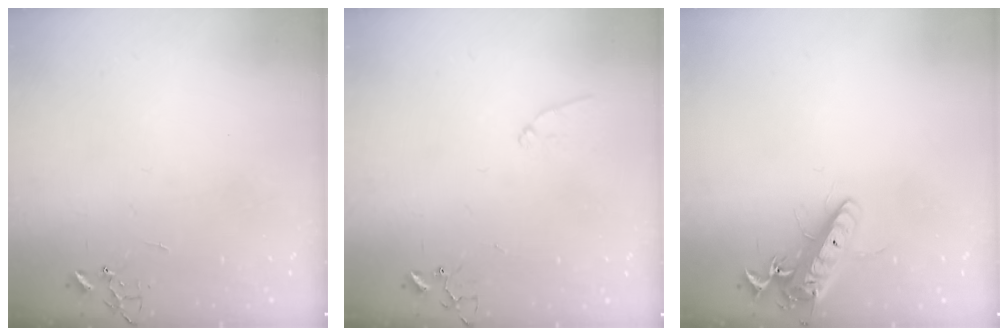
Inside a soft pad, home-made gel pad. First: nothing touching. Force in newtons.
{"total": 6.4, "press": 6.4, "slide": 0.6}
{"total": 14.7, "press": 14.4, "slide": 2.8}